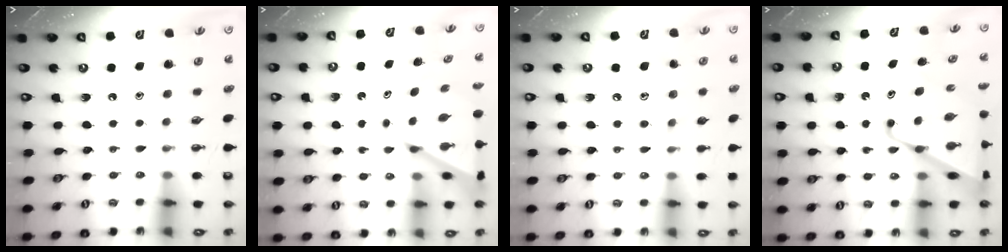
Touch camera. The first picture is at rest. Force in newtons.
{"total": 8.5, "press": 8.5, "slide": 0.6}
{"total": 7.3, "press": 7.3, "slide": 0.5}
{"total": 16.5, "press": 16.4, "slide": 1.4}